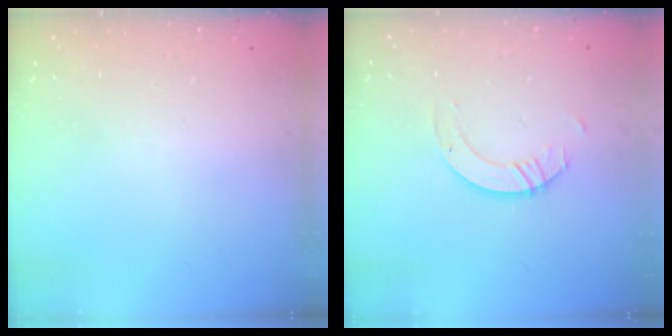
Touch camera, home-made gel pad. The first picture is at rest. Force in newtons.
{"total": 3.9, "press": 3.9, "slide": 0.3}